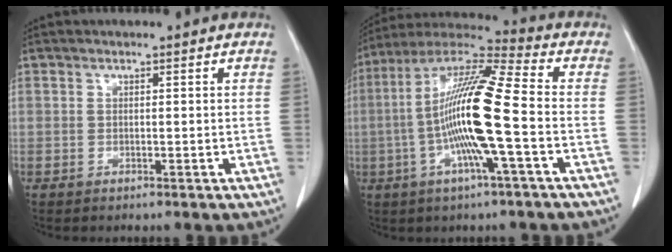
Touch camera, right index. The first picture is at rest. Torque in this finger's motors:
{"motor_torque": [2.14, 0.00, 1.05, 0.21]}